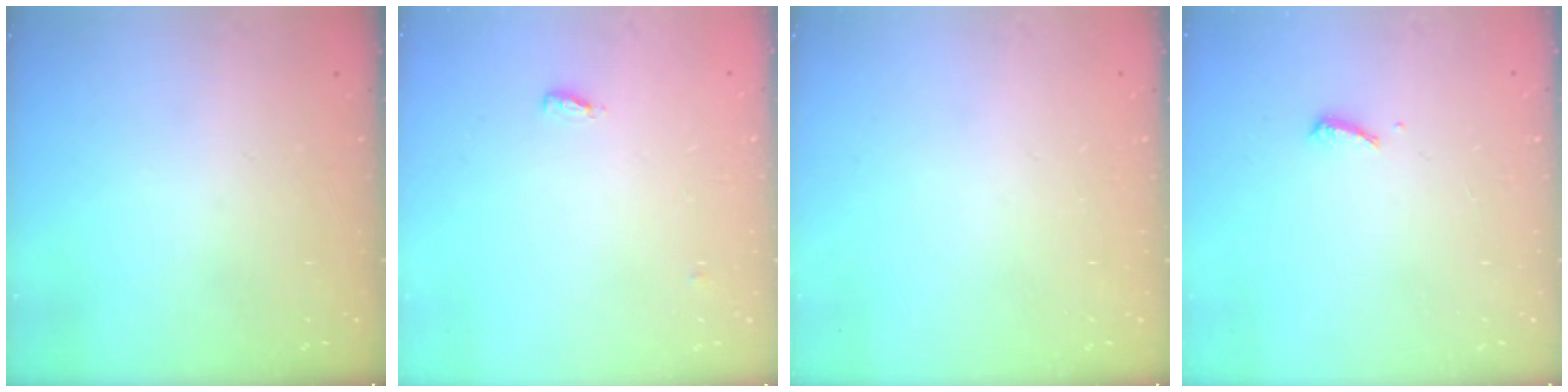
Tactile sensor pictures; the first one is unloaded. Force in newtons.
{"total": 3.4, "press": 3.2, "slide": 1.2}
{"total": 0.0}
{"total": 7.1, "press": 7.0, "slide": 0.8}